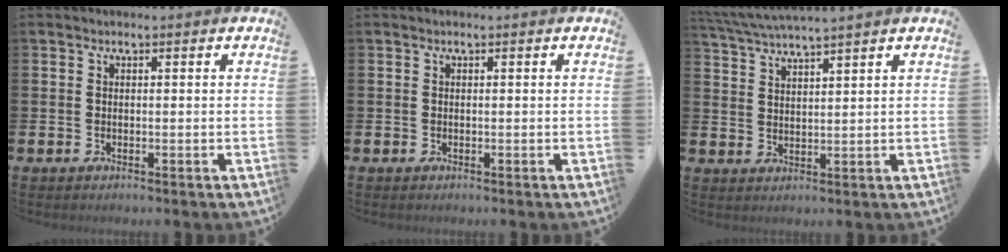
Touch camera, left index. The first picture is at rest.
{"total": 0.0}
{"total": 4.0, "force": [3.8, -0.6, 0.9], "torque": [-0.031, -0.019, 0.068]}